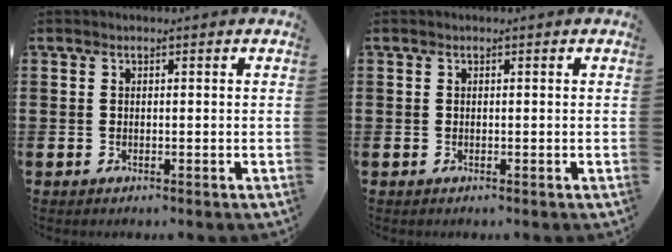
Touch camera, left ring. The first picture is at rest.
{"total": 0.0}